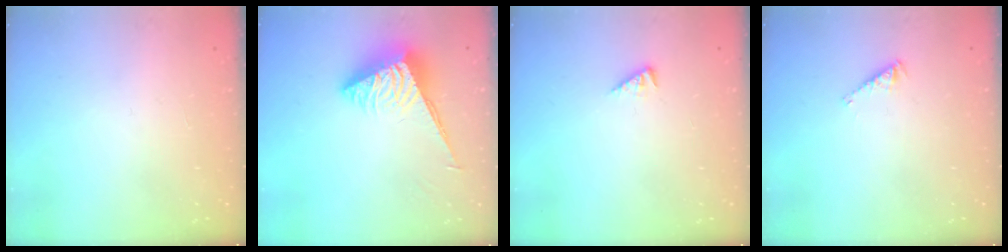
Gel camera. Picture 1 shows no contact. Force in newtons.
{"total": 6.1, "press": 6.1, "slide": 0.4}
{"total": 1.4, "press": 1.4, "slide": 0.5}
{"total": 3.5, "press": 3.4, "slide": 0.5}